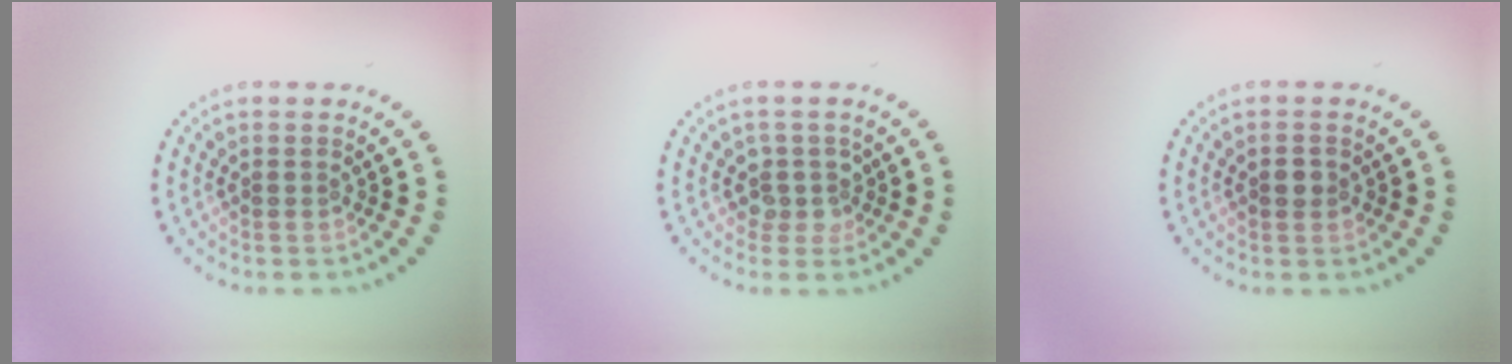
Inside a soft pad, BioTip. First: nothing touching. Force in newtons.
{"total": 2.1, "press": 1.7, "slide": 1.3}
{"total": 1.2, "press": 1.2, "slide": 0.2}